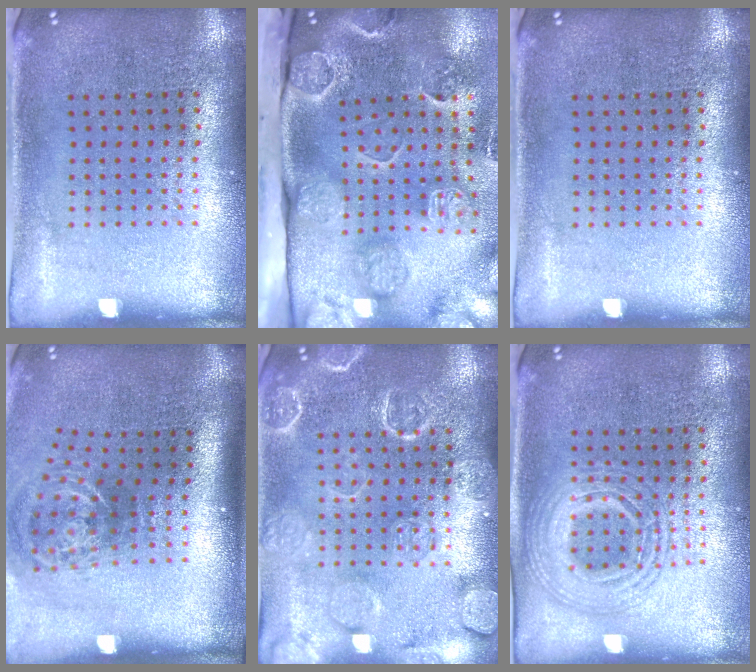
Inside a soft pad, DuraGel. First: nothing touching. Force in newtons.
{"total": 4.5, "press": 3.4, "slide": 2.8}
{"total": 0.0}
{"total": 2.2, "press": 1.3, "slide": 1.8}
{"total": 4.5, "press": 4.4, "slide": 0.7}
{"total": 2.8, "press": 2.8, "slide": 0.3}